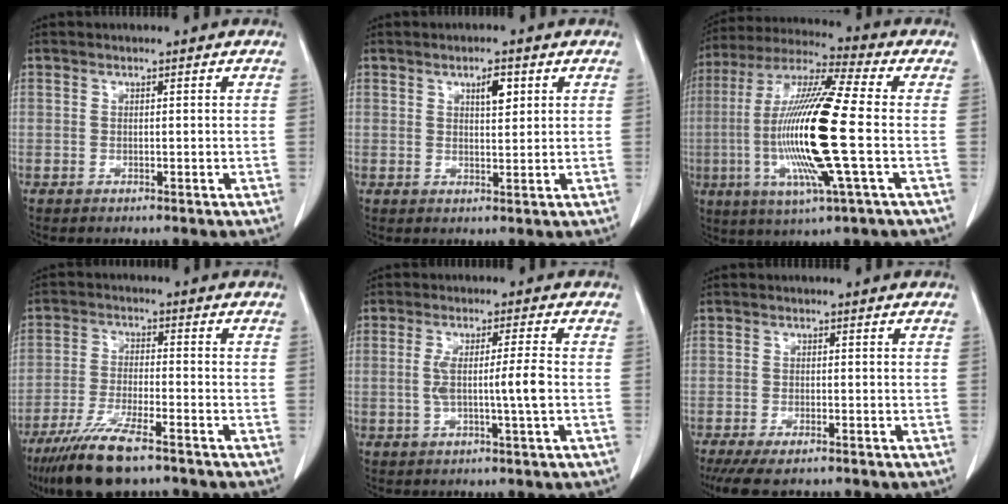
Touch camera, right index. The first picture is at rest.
{"total": 3.1, "force": [1.5, 1.0, 2.6], "torque": [-0.043, -0.003, 0.024]}
{"total": 19.1, "force": [-2.7, 0.6, 18.9], "torque": [-0.389, -0.010, -0.059]}
{"total": 10.9, "force": [-7.8, 1.9, 7.4], "torque": [-0.141, -0.028, -0.138]}
{"total": 5.9, "force": [-0.7, -0.5, 5.9], "torque": [-0.110, 0.002, -0.009]}
{"total": 7.1, "force": [-5.6, 1.8, 3.9], "torque": [-0.057, -0.012, -0.089]}